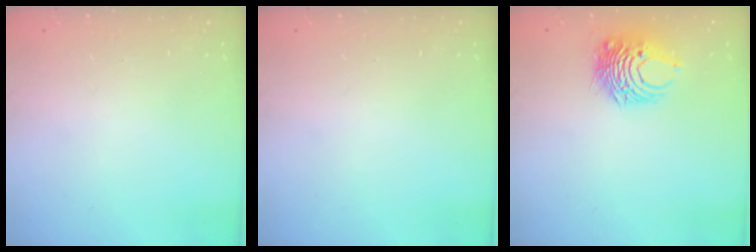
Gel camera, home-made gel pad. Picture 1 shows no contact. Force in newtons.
{"total": 0.0}
{"total": 8.2, "press": 8.2, "slide": 0.7}